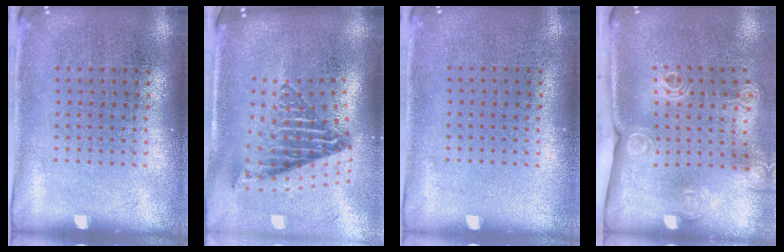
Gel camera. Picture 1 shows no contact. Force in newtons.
{"total": 2.4, "press": 1.6, "slide": 1.8}
{"total": 0.0}
{"total": 2.0, "press": 1.6, "slide": 1.3}